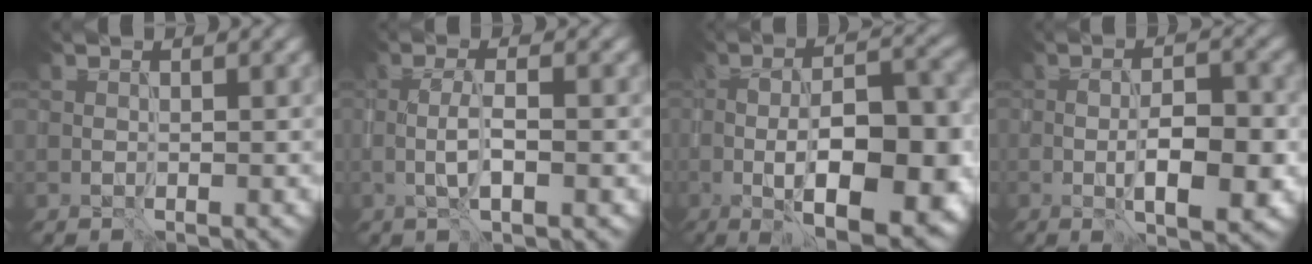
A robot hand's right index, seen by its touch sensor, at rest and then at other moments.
{"total": 2.6, "force": [-0.4, 0.5, 2.6], "torque": [-0.051, 0.001, -0.010]}
{"total": 11.7, "force": [-3.1, 4.4, 10.4], "torque": [-0.146, 0.004, -0.047]}
{"total": 5.7, "force": [-1.2, 2.0, 5.2], "torque": [-0.084, -0.003, -0.015]}